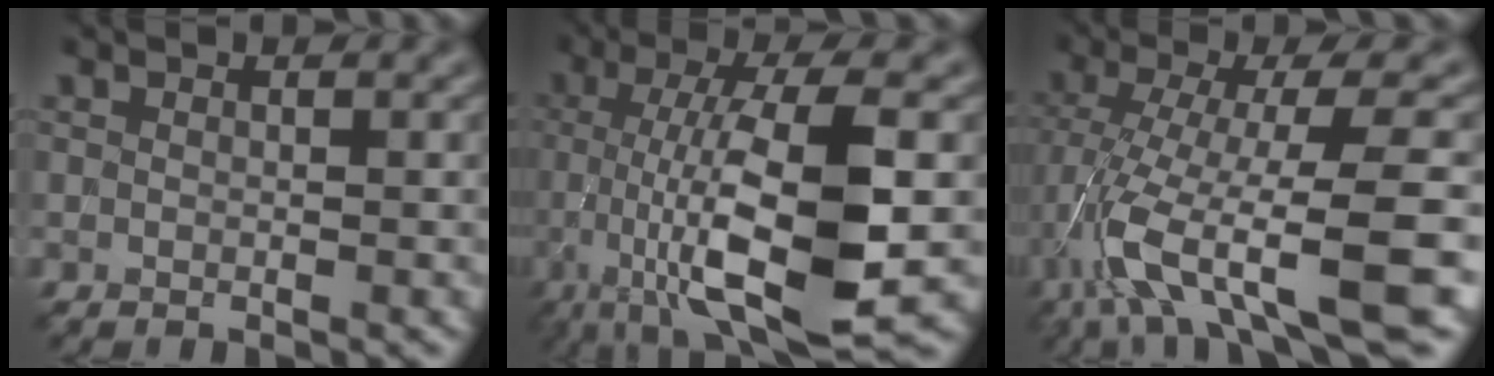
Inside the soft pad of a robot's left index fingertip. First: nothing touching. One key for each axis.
{"total": 11.4, "fx": -2.5, "fy": 3.2, "fz": 10.7, "tx": -0.197, "ty": -0.010, "tz": -0.042}
{"total": 10.9, "fx": -4.9, "fy": 2.2, "fz": 9.5, "tx": -0.188, "ty": -0.009, "tz": -0.072}